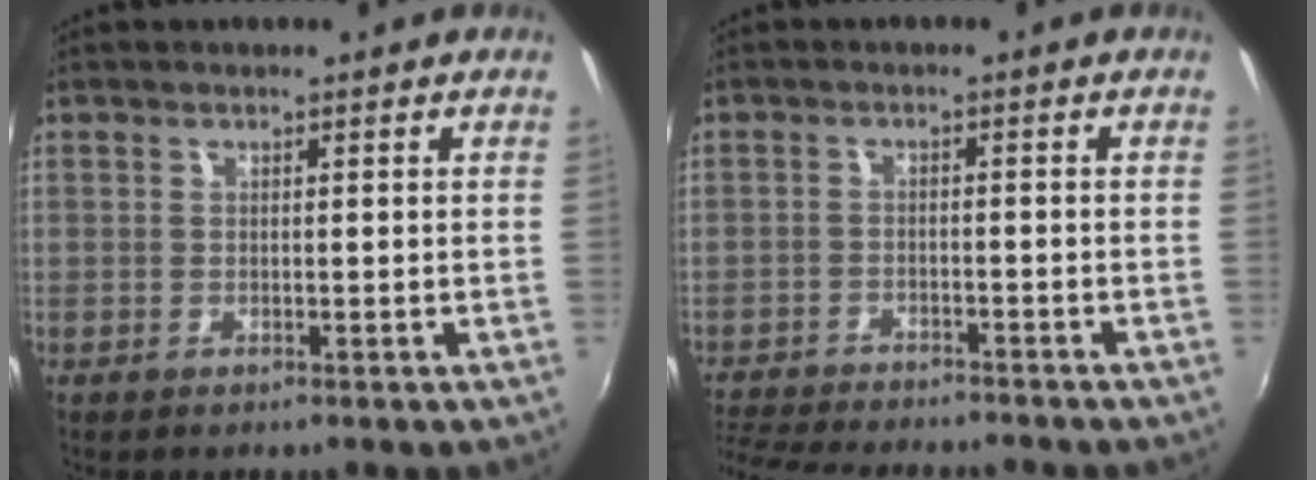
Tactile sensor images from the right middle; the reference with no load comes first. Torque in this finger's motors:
{"motor_torque": [1.01, -1.12, 0.22, 0.09]}